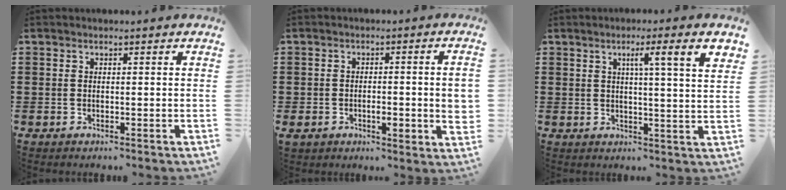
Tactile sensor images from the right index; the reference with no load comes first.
{"total": 4.6, "force": [-0.9, 1.5, 4.2], "torque": [-0.062, 0.001, -0.017]}
{"total": 5.4, "force": [2.4, 0.0, 4.8], "torque": [-0.083, -0.006, 0.032]}